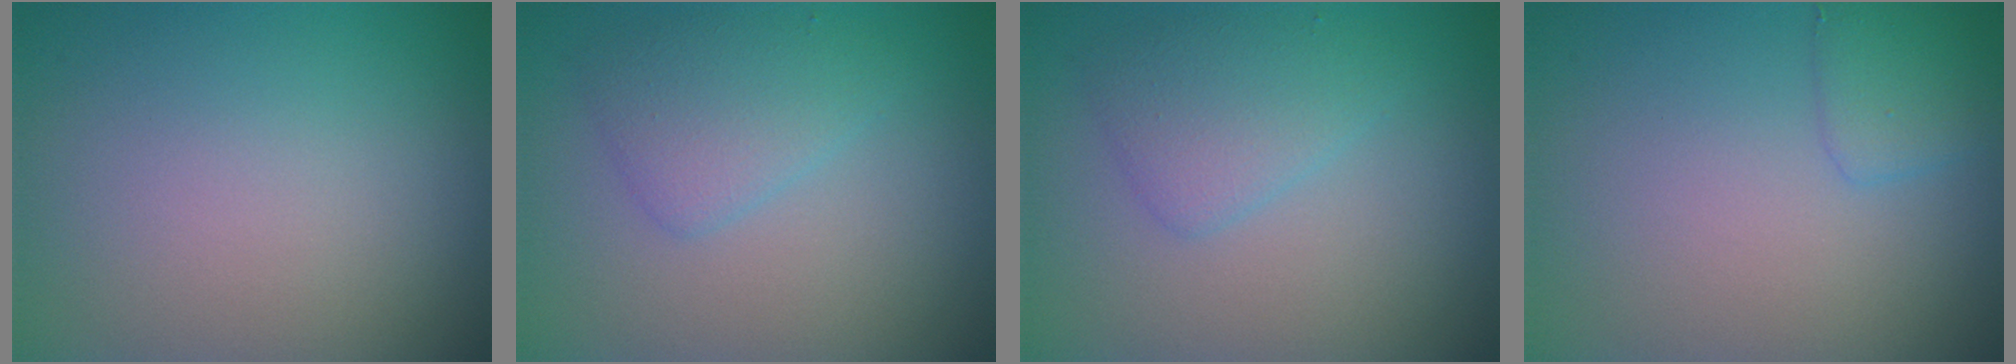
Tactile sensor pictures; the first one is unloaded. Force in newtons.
{"total": 2.6, "press": 2.6, "slide": 0.1}
{"total": 2.6, "press": 2.6, "slide": 0.1}
{"total": 1.7, "press": 1.7, "slide": 0.1}